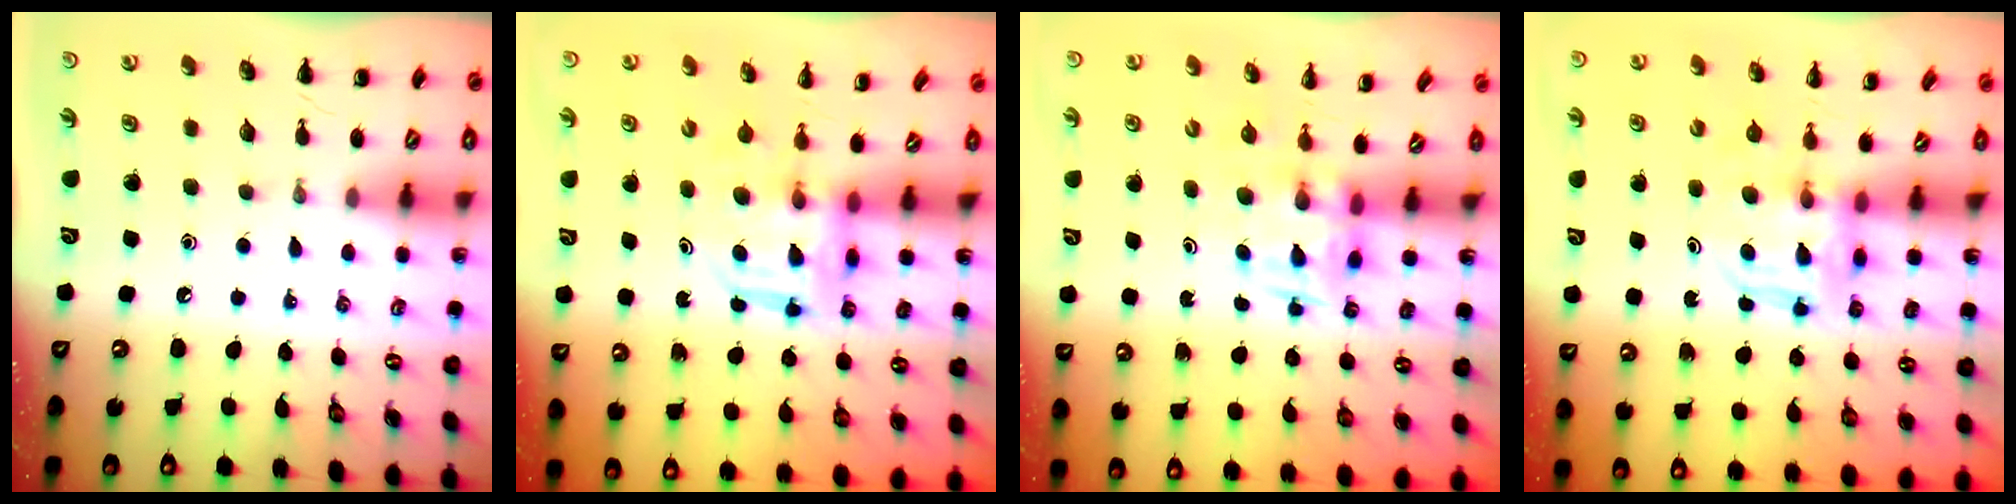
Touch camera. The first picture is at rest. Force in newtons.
{"total": 3.3, "press": 3.3, "slide": 0.2}
{"total": 4.4, "press": 4.4, "slide": 0.6}
{"total": 3.8, "press": 3.8, "slide": 0.3}